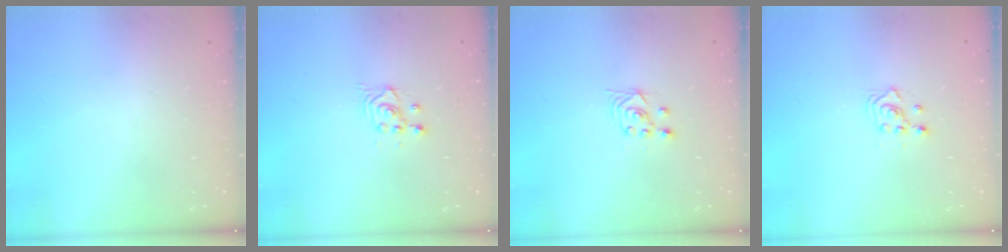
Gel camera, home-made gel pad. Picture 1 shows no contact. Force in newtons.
{"total": 2.4, "press": 2.4, "slide": 0.2}
{"total": 2.8, "press": 2.4, "slide": 1.4}
{"total": 2.6, "press": 2.4, "slide": 1.0}